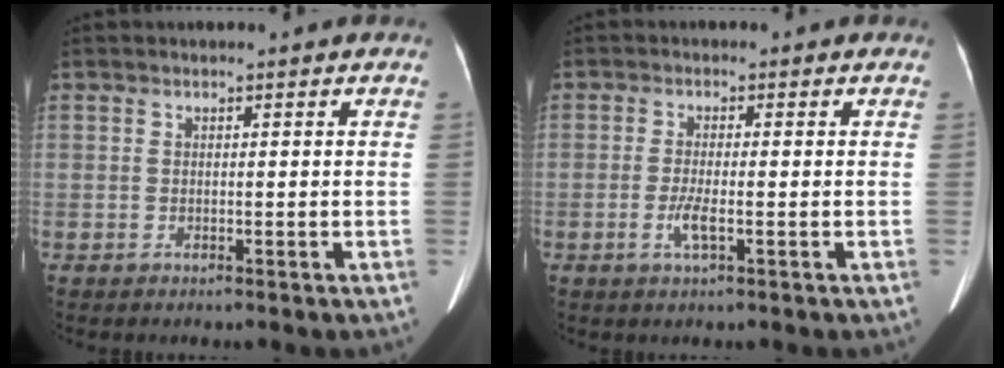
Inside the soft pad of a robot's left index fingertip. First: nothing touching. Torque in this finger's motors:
{"motor_torque": [0.19, 0.09, 0.09, 0.02]}